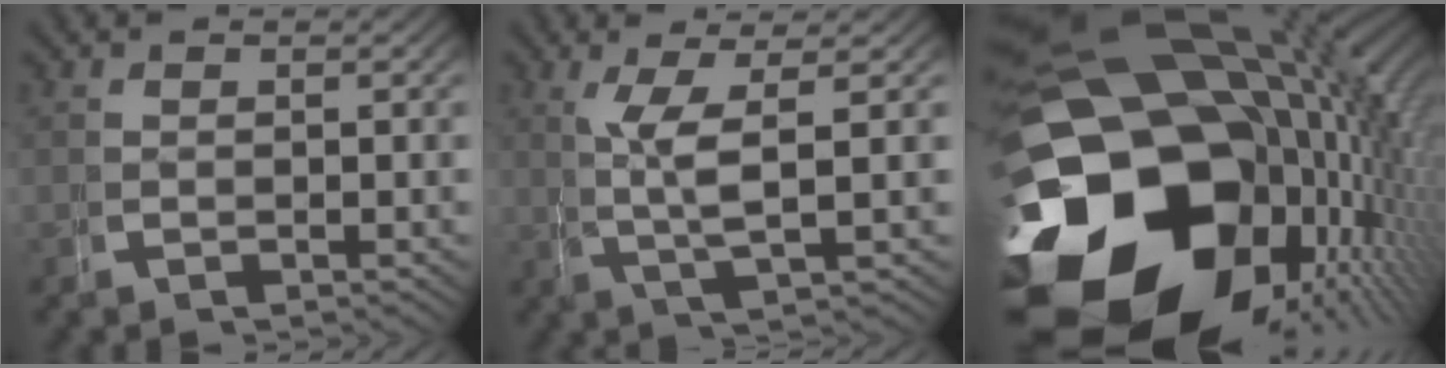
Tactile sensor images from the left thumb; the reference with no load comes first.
{"total": 5.3, "force": [1.3, 1.1, 5.0], "torque": [-0.084, -0.004, 0.023]}
{"total": 37.6, "force": [-3.7, 25.2, 27.7], "torque": [-0.440, -0.085, -0.035]}